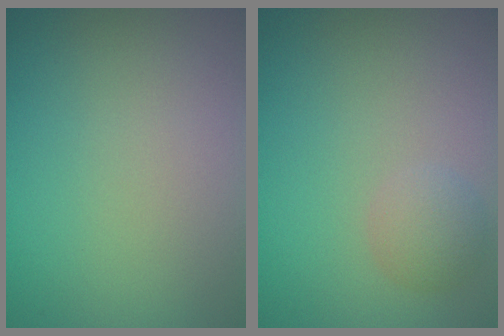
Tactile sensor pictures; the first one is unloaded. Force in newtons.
{"total": 2.0, "press": 2.0, "slide": 0.1}